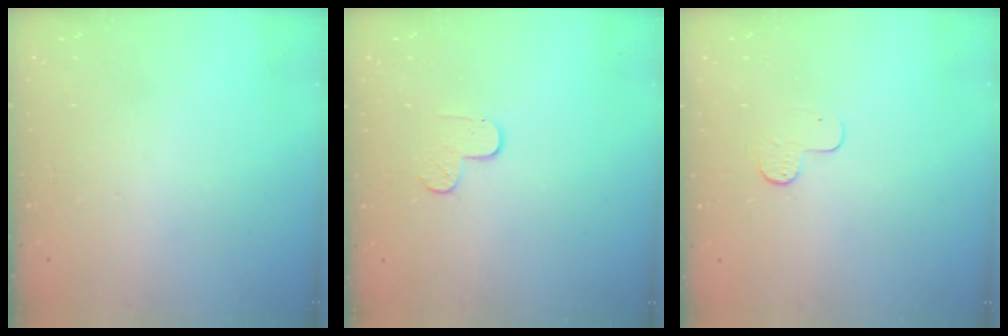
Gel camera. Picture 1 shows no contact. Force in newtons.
{"total": 3.7, "press": 3.6, "slide": 0.4}
{"total": 5.0, "press": 5.0, "slide": 0.4}